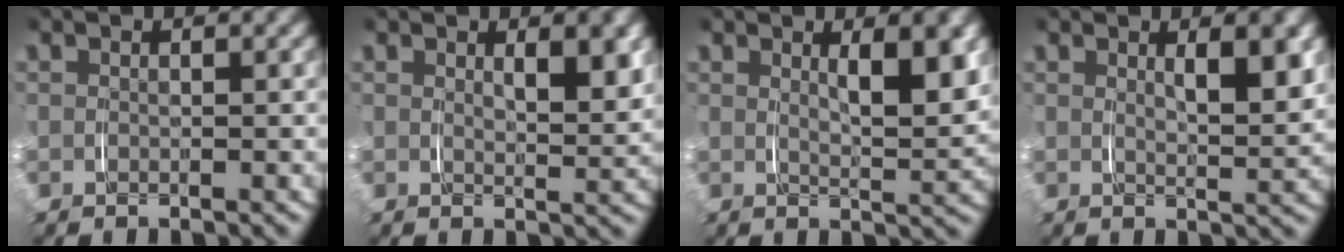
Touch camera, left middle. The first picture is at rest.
{"total": 2.5, "force": [1.4, 0.5, 2.1], "torque": [-0.030, -0.011, 0.026]}
{"total": 4.0, "force": [1.7, 0.9, 3.5], "torque": [-0.050, -0.013, 0.032]}
{"total": 3.1, "force": [1.5, 0.5, 2.7], "torque": [-0.039, -0.011, 0.027]}